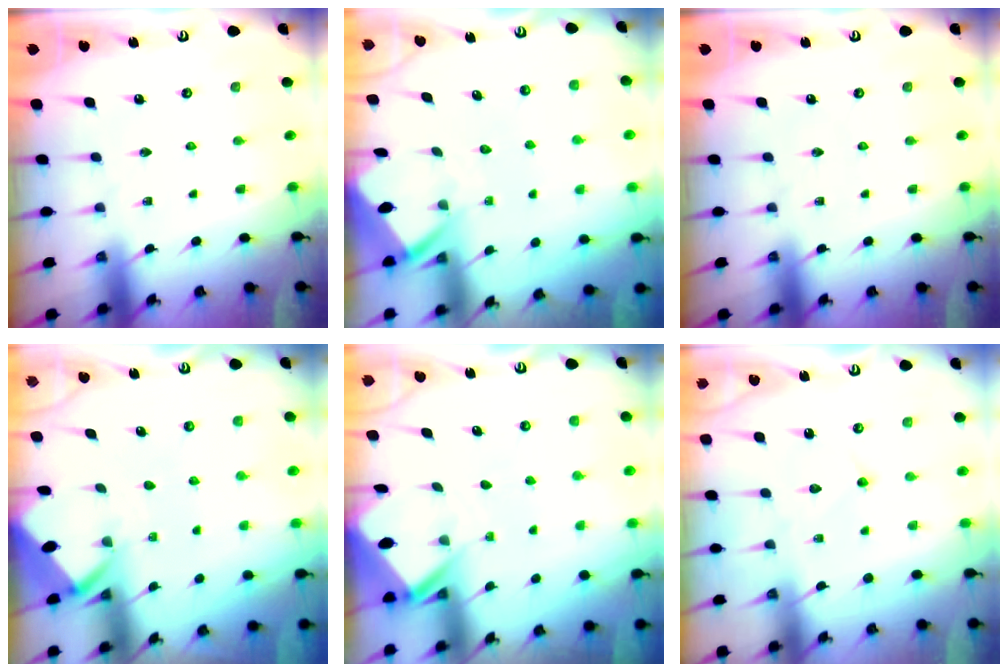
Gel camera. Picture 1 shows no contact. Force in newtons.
{"total": 3.5, "press": 3.5, "slide": 0.3}
{"total": 0.0}
{"total": 2.5, "press": 2.5, "slide": 0.1}
{"total": 3.1, "press": 3.1, "slide": 0.3}
{"total": 3.9, "press": 3.9, "slide": 0.2}